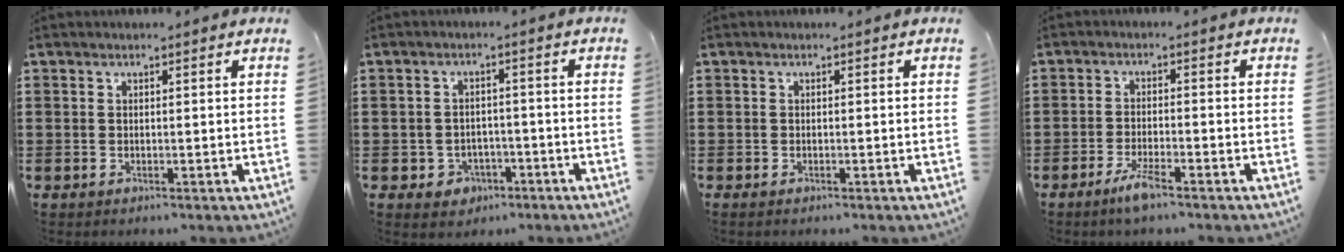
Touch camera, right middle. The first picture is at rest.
{"total": 2.7, "force": [-1.8, 1.9, 0.4], "torque": [-0.017, 0.003, -0.041]}
{"total": 0.0}
{"total": 3.6, "force": [-2.3, 0.3, 2.7], "torque": [-0.065, -0.007, -0.047]}